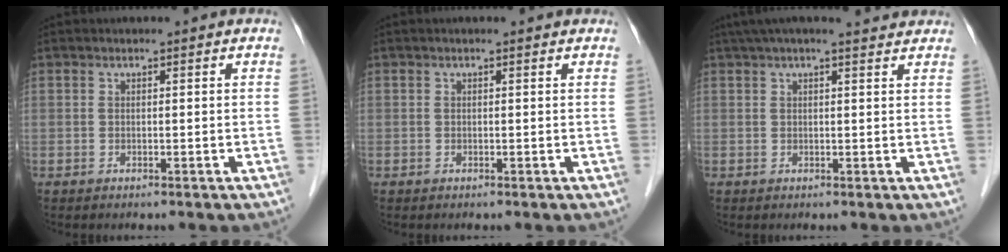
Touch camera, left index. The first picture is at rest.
{"total": 0.8, "force": [0.7, 0.2, 0.3], "torque": [-0.012, 0.015, 0.007]}
{"total": 9.2, "force": [8.1, 1.2, 4.2], "torque": [-0.061, 0.037, 0.100]}